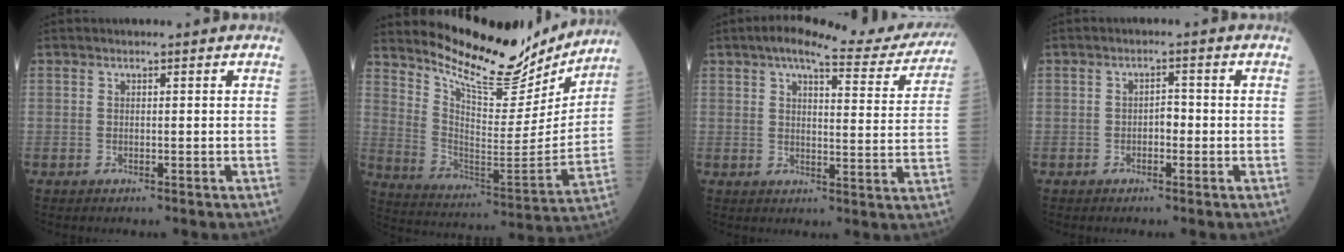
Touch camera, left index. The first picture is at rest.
{"total": 18.7, "force": [17.2, 4.4, 6.0], "torque": [-0.109, -0.042, 0.260]}
{"total": 16.2, "force": [14.5, 3.0, 6.8], "torque": [-0.078, -0.006, 0.166]}
{"total": 1.8, "force": [-0.5, 1.0, 1.4], "torque": [-0.015, 0.006, -0.011]}